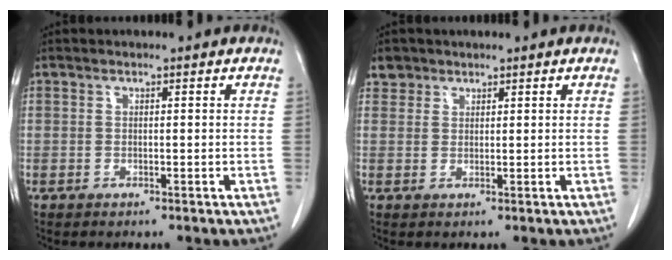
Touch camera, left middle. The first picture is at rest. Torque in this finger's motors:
{"motor_torque": [0.03, -0.02, 0.01, 0.01]}